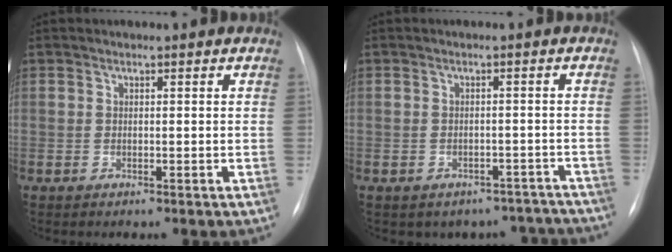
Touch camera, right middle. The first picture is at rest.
{"total": 9.6, "force": [-8.4, 4.8, 0.6], "torque": [0.008, 0.028, -0.083]}